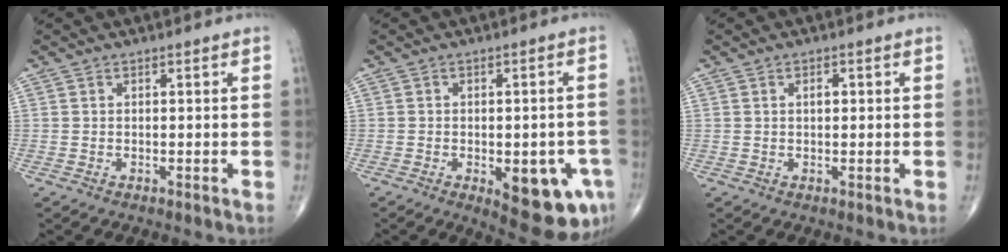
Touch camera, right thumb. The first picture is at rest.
{"total": 12.4, "force": [-4.5, 5.1, 10.4], "torque": [-0.110, 0.007, -0.044]}
{"total": 1.6, "force": [0.4, 0.8, 1.3], "torque": [-0.022, 0.001, 0.006]}